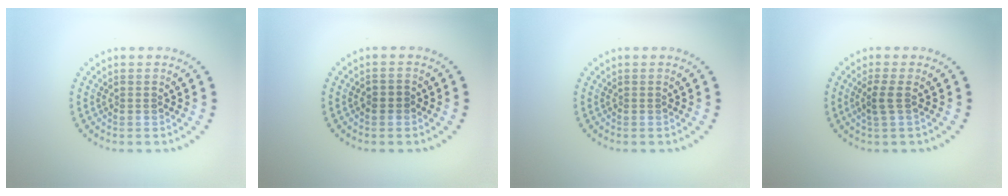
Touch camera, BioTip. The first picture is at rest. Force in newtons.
{"total": 1.2, "press": 1.1, "slide": 0.4}
{"total": 0.0}
{"total": 1.6, "press": 1.3, "slide": 0.9}